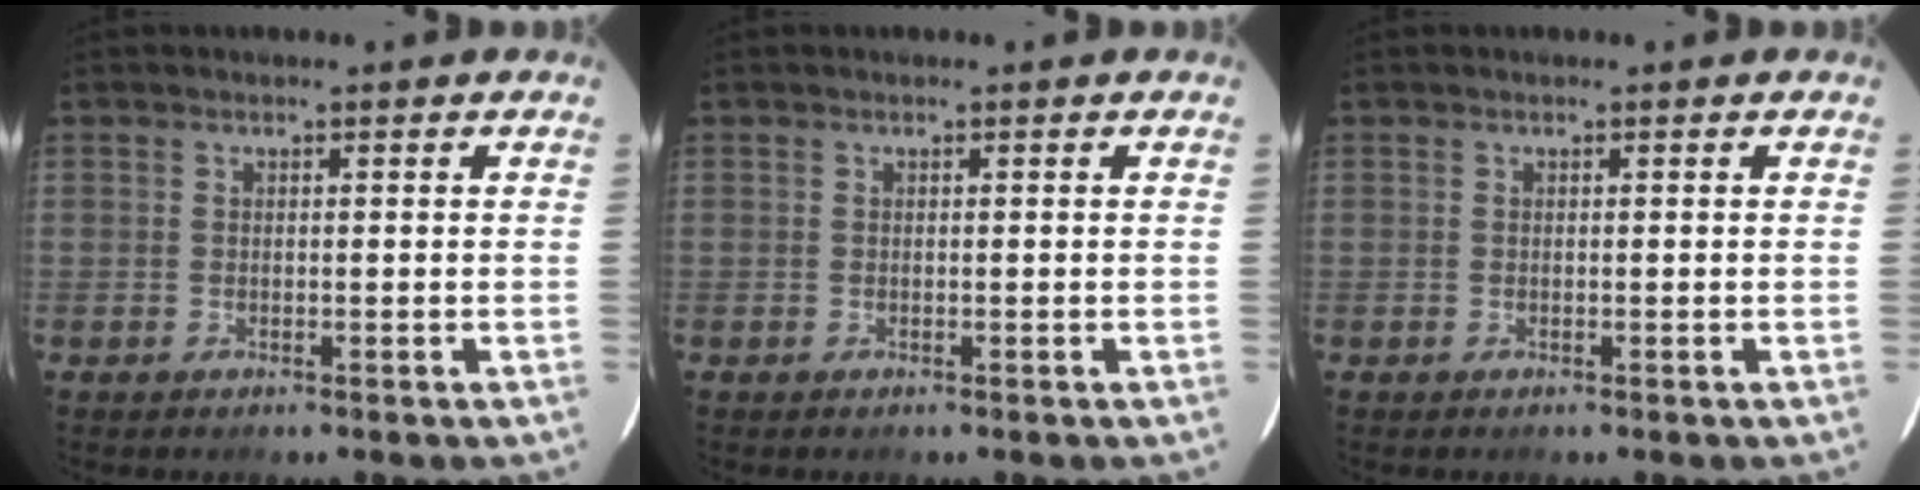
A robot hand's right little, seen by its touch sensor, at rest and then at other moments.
{"total": 0.0}
{"total": 0.0}